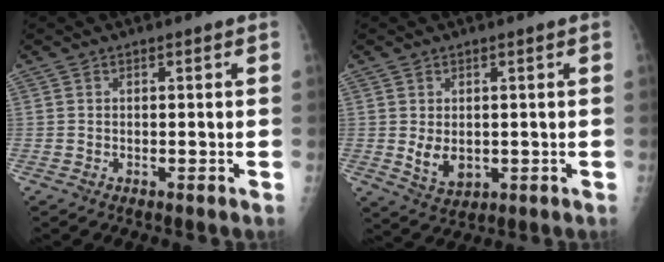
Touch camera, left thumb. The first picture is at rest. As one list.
[{"total": 4.9, "force": [-0.1, 3.5, 3.4], "torque": [-0.045, -0.012, 0.013]}]